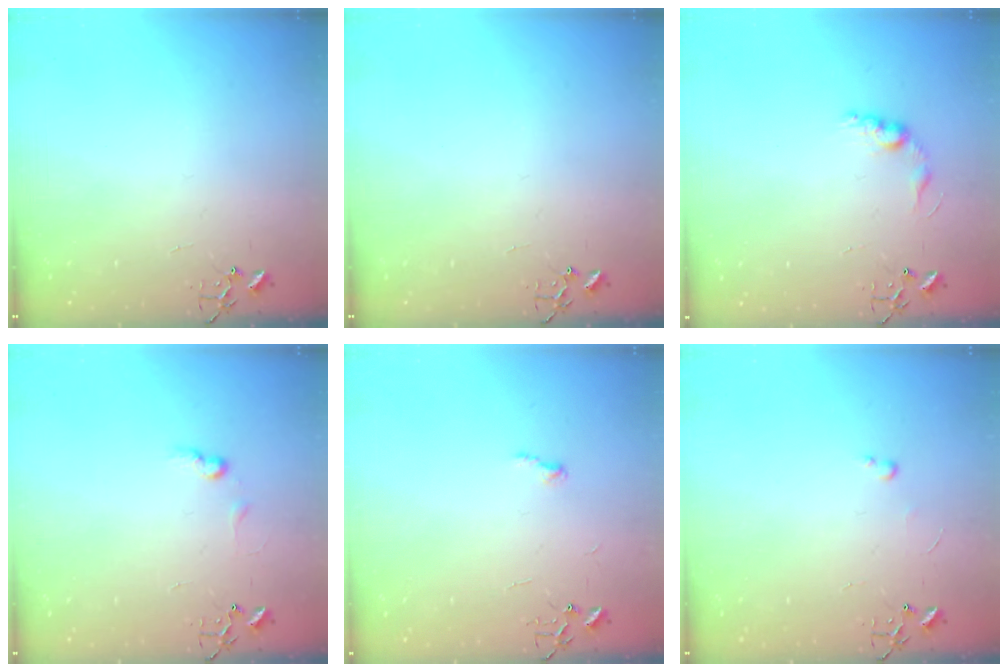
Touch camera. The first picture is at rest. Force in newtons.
{"total": 0.0}
{"total": 8.6, "press": 8.6, "slide": 0.4}
{"total": 6.0, "press": 6.0, "slide": 0.8}
{"total": 4.7, "press": 4.7, "slide": 0.7}
{"total": 2.4, "press": 2.3, "slide": 0.4}